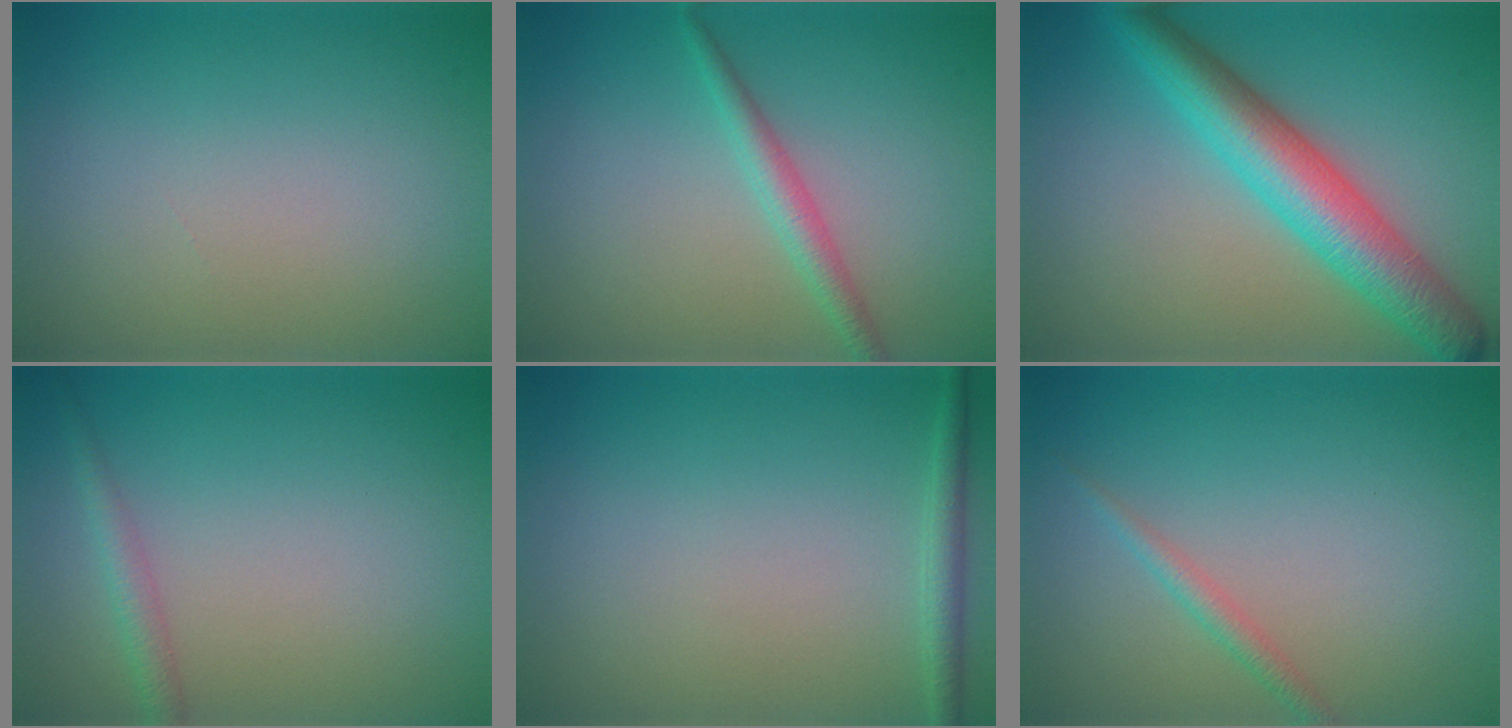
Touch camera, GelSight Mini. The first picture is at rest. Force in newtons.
{"total": 2.1, "press": 2.1, "slide": 0.0}
{"total": 7.0, "press": 7.0, "slide": 0.0}
{"total": 1.8, "press": 1.8, "slide": 0.1}
{"total": 1.4, "press": 1.4, "slide": 0.1}
{"total": 1.4, "press": 1.4, "slide": 0.1}